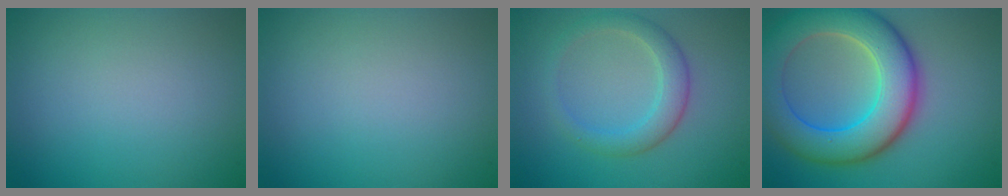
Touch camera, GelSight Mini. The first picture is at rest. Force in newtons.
{"total": 0.0}
{"total": 3.0, "press": 3.0, "slide": 0.1}
{"total": 9.6, "press": 9.5, "slide": 0.4}